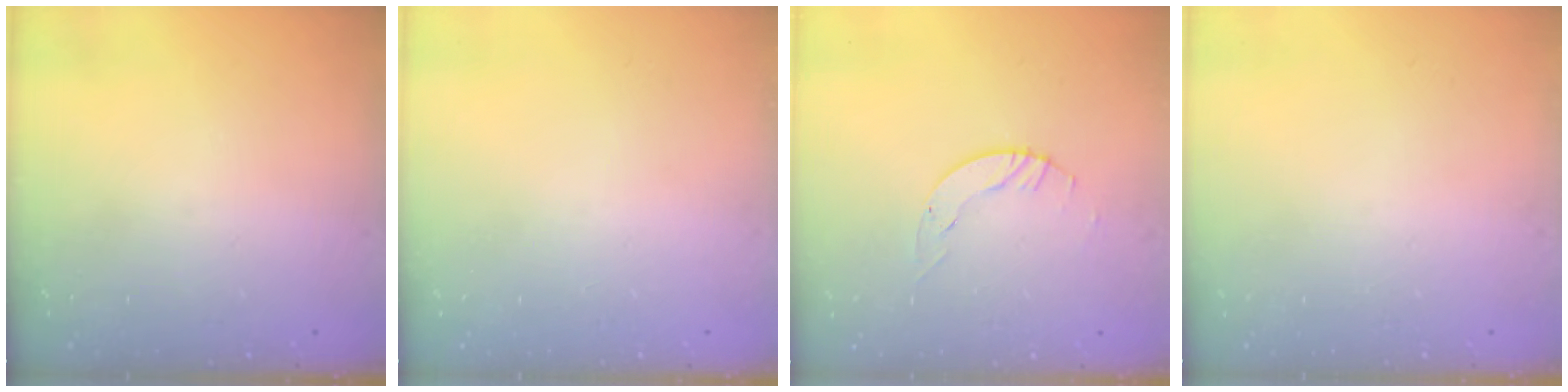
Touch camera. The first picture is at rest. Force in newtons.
{"total": 0.0}
{"total": 3.1, "press": 3.1, "slide": 0.4}
{"total": 0.0}